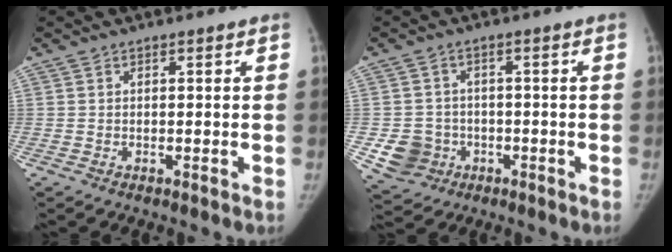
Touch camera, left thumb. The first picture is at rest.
{"total": 6.7, "force": [-1.8, 6.1, 1.8], "torque": [-0.016, 0.013, -0.023]}